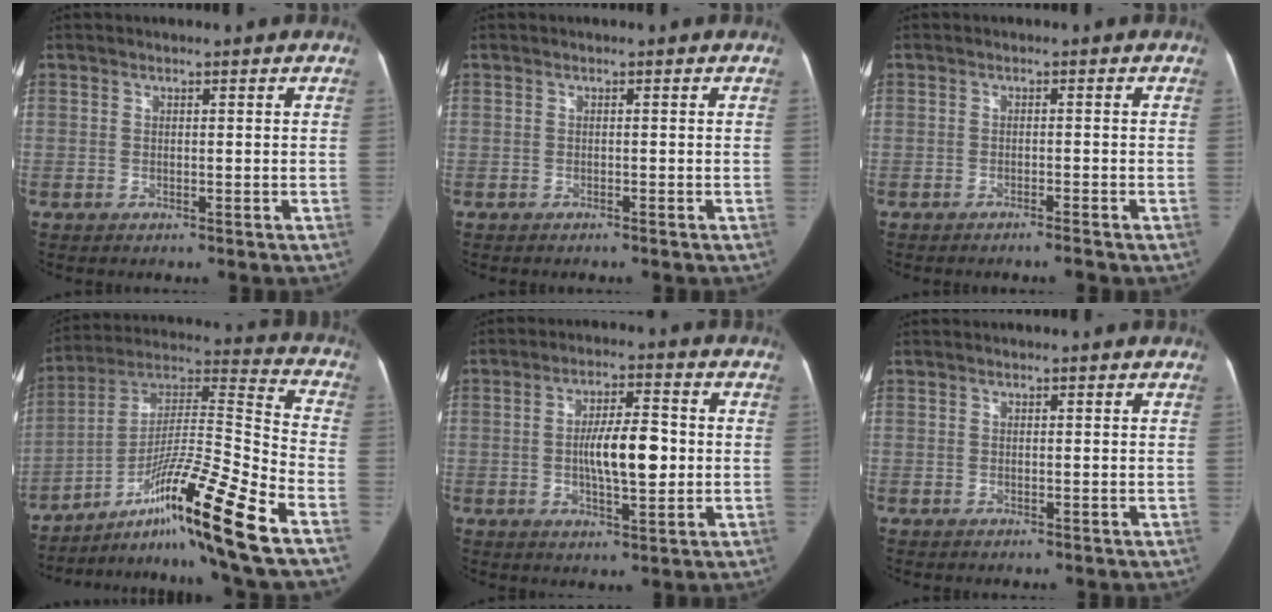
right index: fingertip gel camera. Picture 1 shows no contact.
{"total": 0.0}
{"total": 1.6, "force": [-1.4, -0.2, 0.7], "torque": [-0.014, 0.001, -0.023]}
{"total": 21.0, "force": [-12.6, -0.8, 16.8], "torque": [-0.289, 0.000, -0.212]}
{"total": 9.3, "force": [-0.3, 2.8, 8.9], "torque": [-0.158, 0.014, -0.005]}
{"total": 0.0}